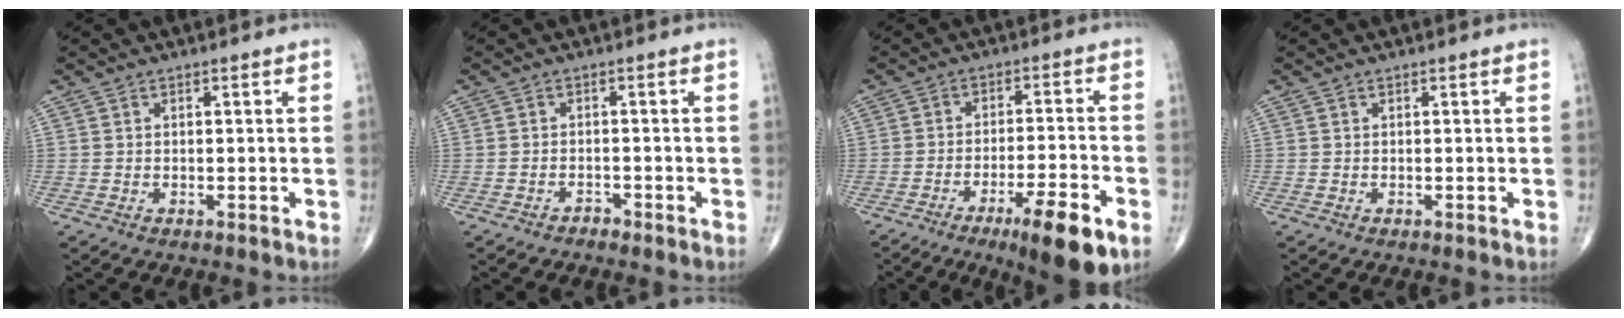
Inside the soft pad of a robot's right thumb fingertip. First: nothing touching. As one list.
[{"total": 1.3, "force": [-1.1, 0.5, 0.0], "torque": [0.002, 0.004, -0.023]}, {"total": 11.9, "force": [-6.3, 2.1, 9.8], "torque": [-0.148, 0.016, -0.092]}, {"total": 0.0}]